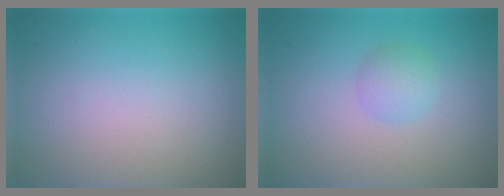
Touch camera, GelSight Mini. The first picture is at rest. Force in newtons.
{"total": 1.8, "press": 1.8, "slide": 0.0}